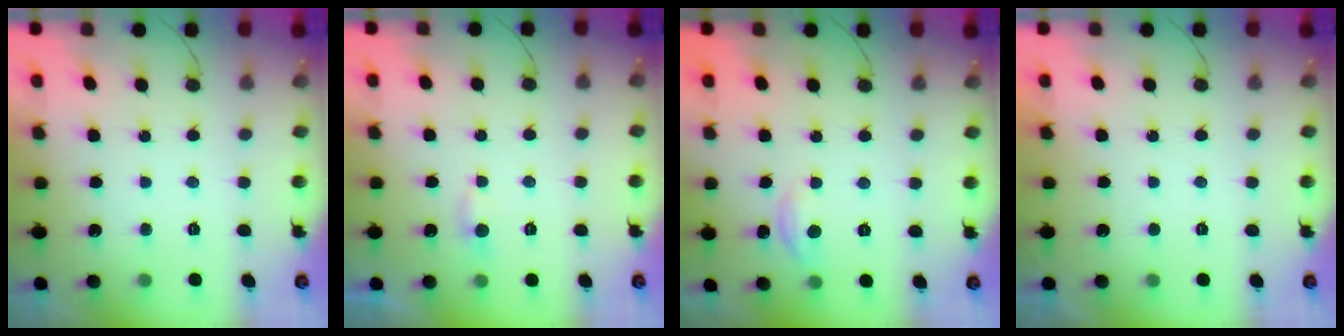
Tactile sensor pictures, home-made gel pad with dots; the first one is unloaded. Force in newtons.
{"total": 3.0, "press": 3.0, "slide": 0.3}
{"total": 3.3, "press": 3.3, "slide": 0.2}
{"total": 0.0}